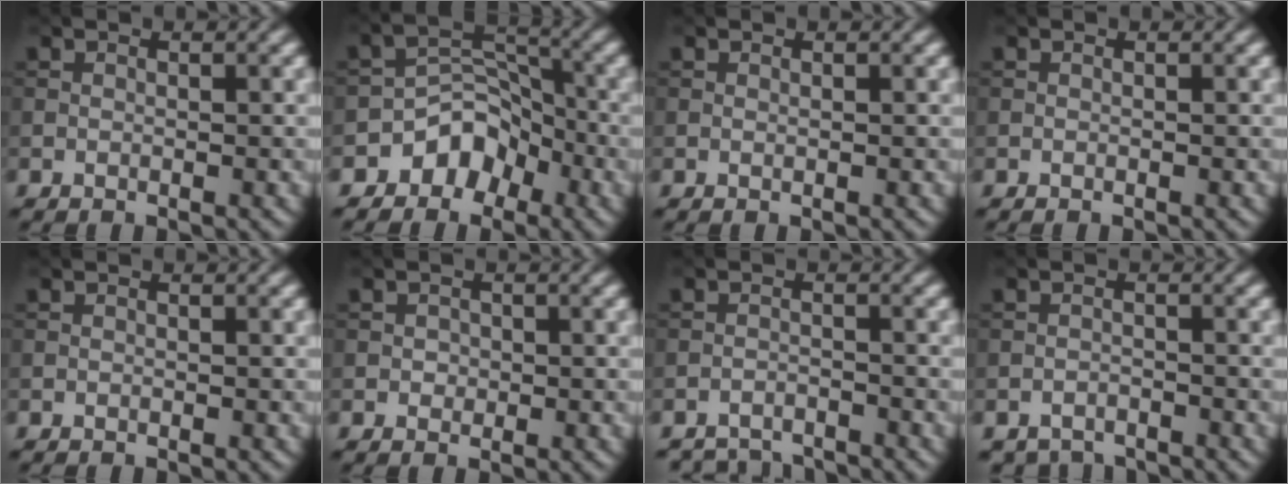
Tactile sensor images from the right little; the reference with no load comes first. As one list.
[{"total": 4.3, "force": [-2.6, 2.9, 1.8], "torque": [-0.012, 0.011, -0.046]}, {"total": 0.0}, {"total": 0.0}, {"total": 0.0}, {"total": 0.8, "force": [0.0, 0.8, 0.3], "torque": [-0.001, -0.001, -0.003]}, {"total": 3.7, "force": [-3.7, 0.5, 0.2], "torque": [-0.004, -0.003, -0.063]}, {"total": 2.5, "force": [-2.4, 0.7, 0.1], "torque": [0.002, -0.004, -0.045]}]